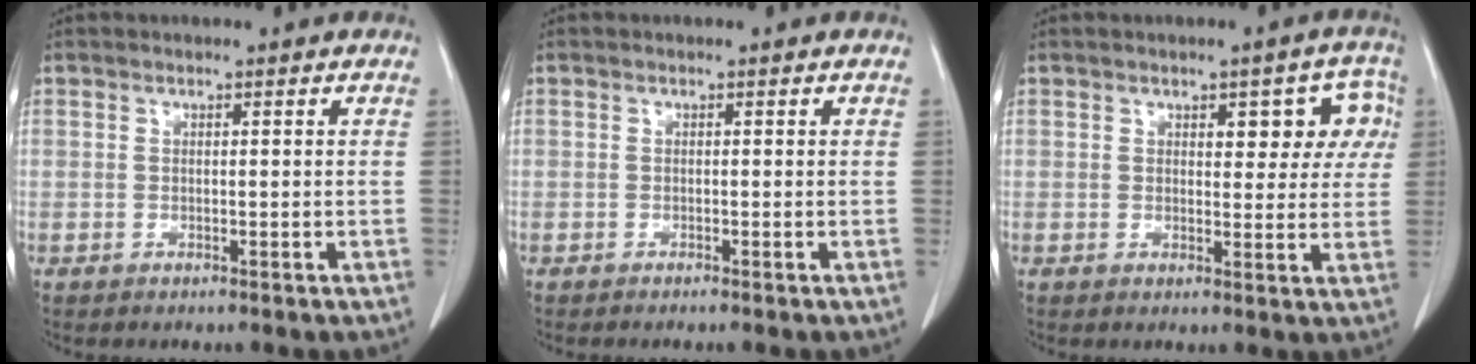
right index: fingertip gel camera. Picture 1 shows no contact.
{"total": 0.5, "force": [-0.5, -0.1, 0.2], "torque": [-0.006, 0.000, -0.010]}
{"total": 6.6, "force": [2.2, 3.2, 5.3], "torque": [-0.045, 0.020, 0.025]}